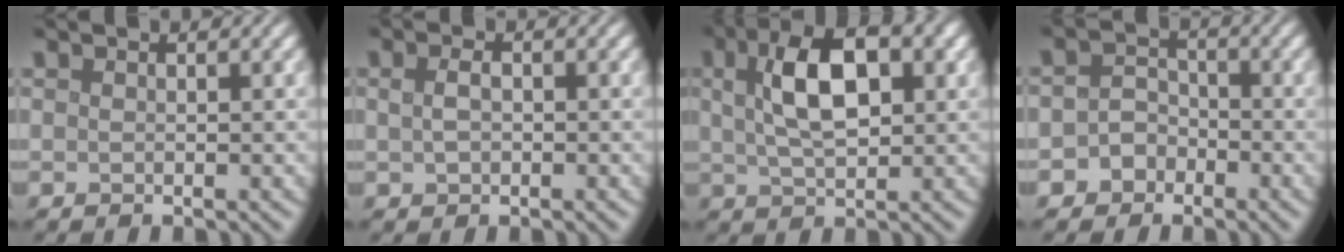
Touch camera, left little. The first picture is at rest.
{"total": 2.5, "force": [0.5, 1.8, 1.7], "torque": [-0.034, 0.009, 0.003]}
{"total": 7.1, "force": [1.8, 3.4, 5.9], "torque": [-0.107, 0.014, 0.030]}
{"total": 2.6, "force": [-1.6, 2.0, 0.5], "torque": [0.001, 0.008, -0.034]}